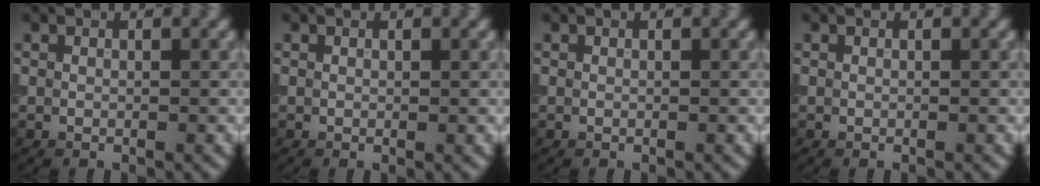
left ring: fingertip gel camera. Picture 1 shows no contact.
{"total": 0.0}
{"total": 0.0}
{"total": 0.0}